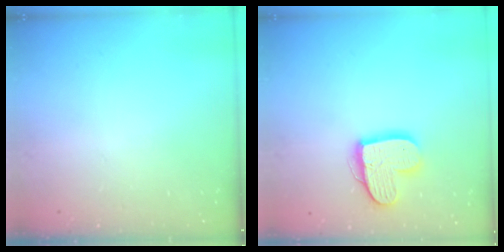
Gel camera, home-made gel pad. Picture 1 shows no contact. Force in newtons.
{"total": 14.1, "press": 14.0, "slide": 1.1}